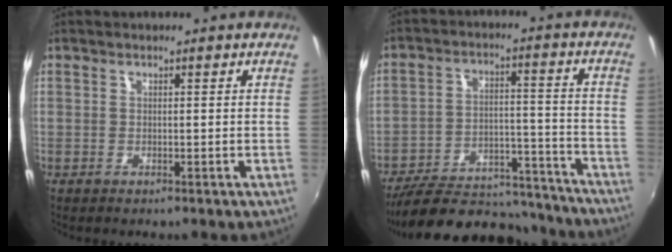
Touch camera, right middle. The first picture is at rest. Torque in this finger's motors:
{"motor_torque": [1.08, -1.06, 0.41, 0.19]}